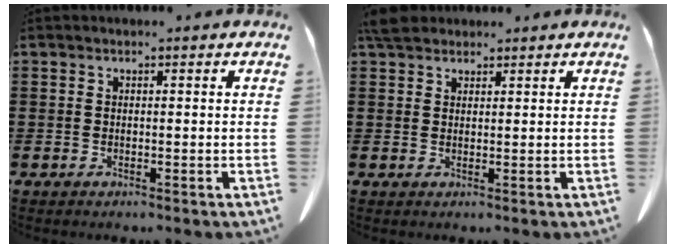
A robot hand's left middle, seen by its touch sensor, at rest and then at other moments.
{"total": 3.5, "force": [2.9, 1.3, 1.3], "torque": [-0.035, 0.004, 0.058]}